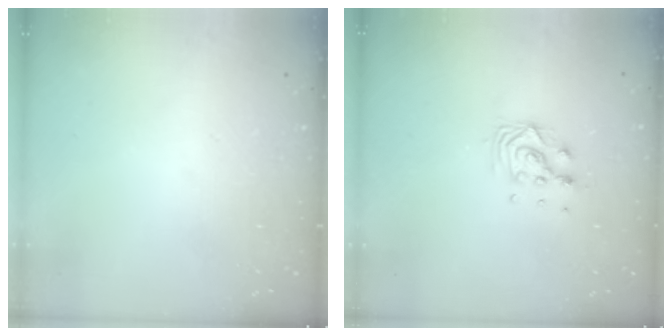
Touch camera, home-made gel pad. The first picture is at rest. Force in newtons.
{"total": 7.8, "press": 7.8, "slide": 0.7}